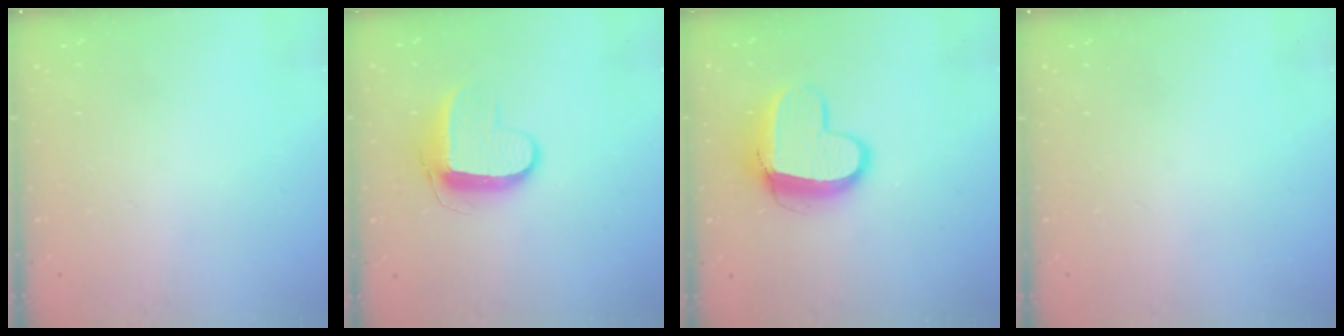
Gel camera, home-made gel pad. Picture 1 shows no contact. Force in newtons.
{"total": 9.3, "press": 9.3, "slide": 0.5}
{"total": 11.2, "press": 11.2, "slide": 0.9}
{"total": 0.0}